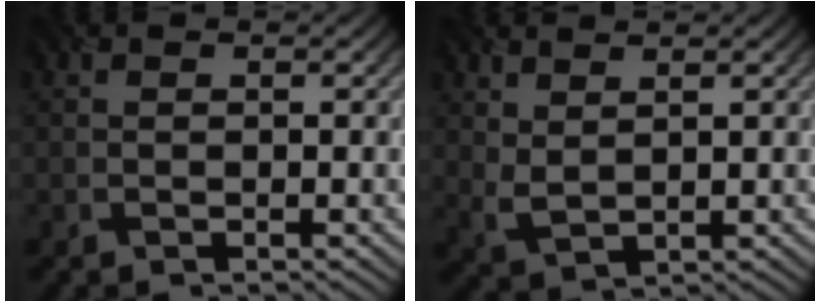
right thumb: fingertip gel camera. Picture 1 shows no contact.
{"total": 2.9, "force": [2.1, 1.1, 1.7], "torque": [-0.046, 0.000, 0.048]}